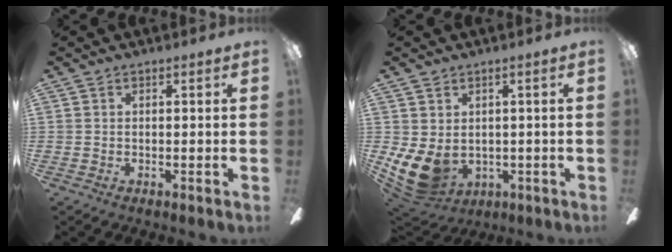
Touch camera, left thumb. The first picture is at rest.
{"total": 9.2, "force": [-1.3, 6.8, 6.0], "torque": [-0.153, -0.014, -0.025]}